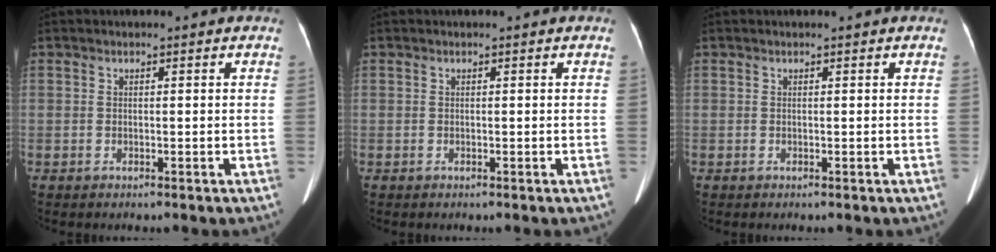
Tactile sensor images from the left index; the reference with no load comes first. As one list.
[{"total": 0.0}, {"total": 0.0}]